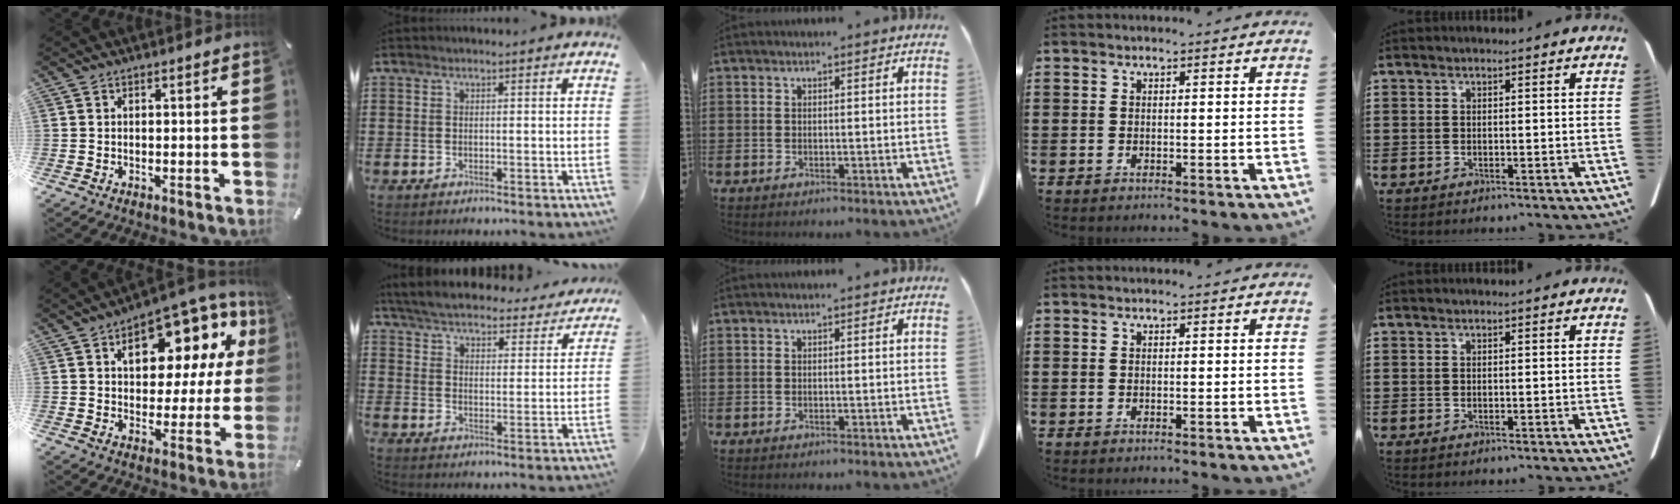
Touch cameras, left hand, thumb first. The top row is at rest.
{"thumb": {"total": 13.1, "force": [7.0, 7.8, 7.9], "torque": [-0.106, -0.058, 0.118]}, "index": {"total": 5.5, "force": [5.4, 0.1, 0.8], "torque": [-0.043, -0.039, 0.091]}}